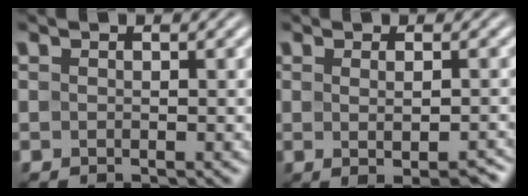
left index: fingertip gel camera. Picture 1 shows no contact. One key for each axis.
{"total": 3.7, "fx": -0.5, "fy": 1.0, "fz": 3.5, "tx": -0.037, "ty": 0.002, "tz": 0.000}